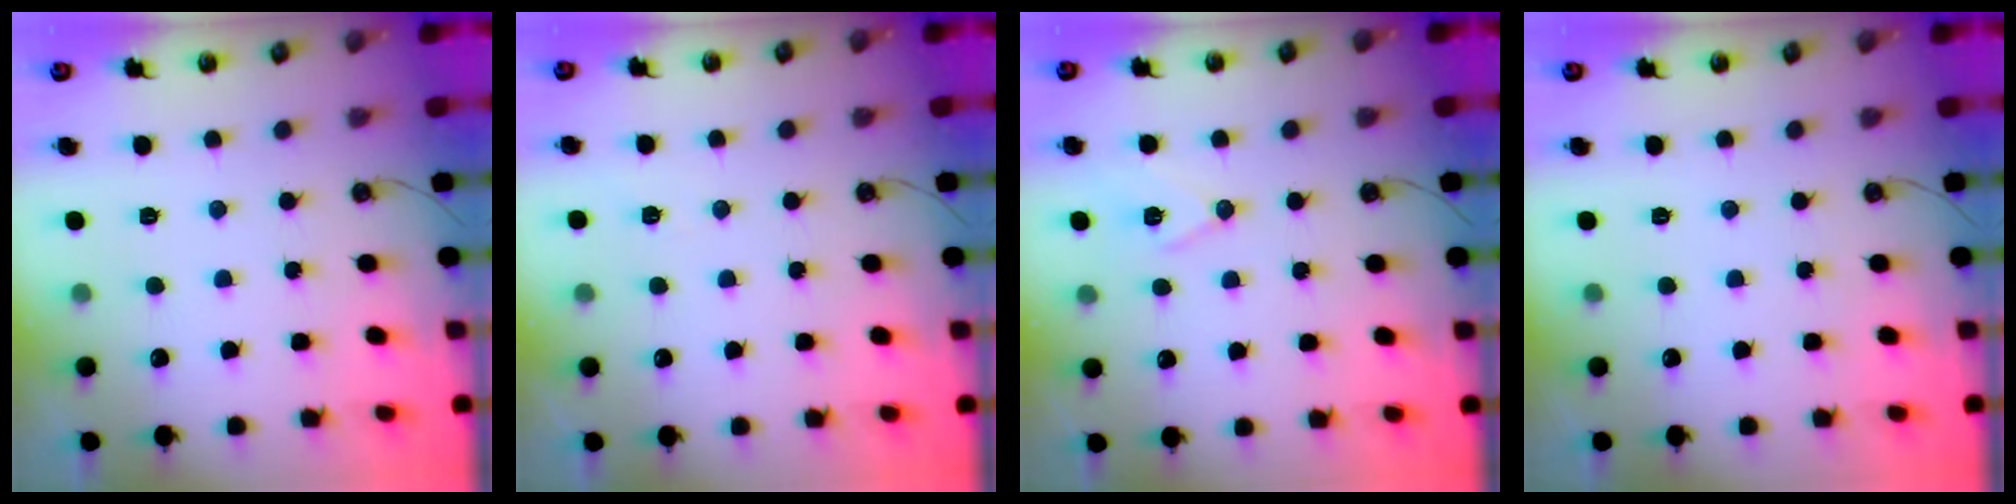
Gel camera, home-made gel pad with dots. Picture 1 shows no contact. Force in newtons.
{"total": 2.4, "press": 1.7, "slide": 1.7}
{"total": 9.2, "press": 8.4, "slide": 3.7}
{"total": 0.0}